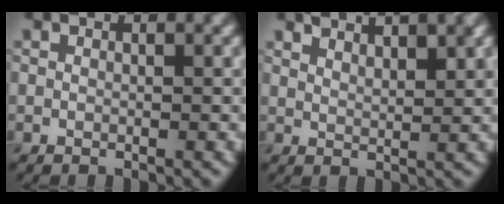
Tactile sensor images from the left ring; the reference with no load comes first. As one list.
[{"total": 3.4, "force": [2.7, 0.9, 1.8], "torque": [-0.005, 0.007, 0.030]}]